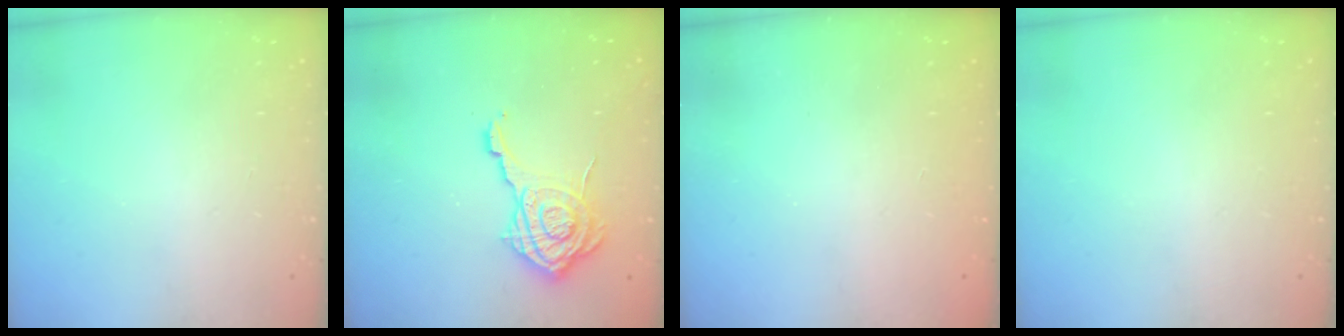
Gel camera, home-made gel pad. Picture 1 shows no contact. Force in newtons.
{"total": 14.4, "press": 14.4, "slide": 0.9}
{"total": 2.3, "press": 2.2, "slide": 0.7}
{"total": 0.0}